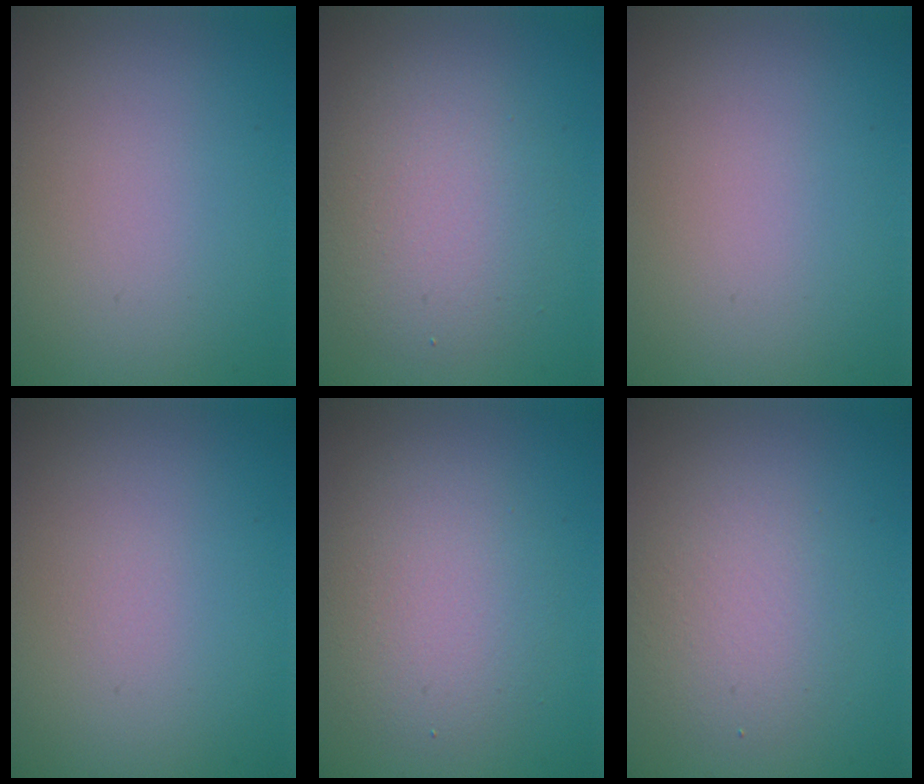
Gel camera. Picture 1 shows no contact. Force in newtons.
{"total": 4.4, "press": 4.4, "slide": 0.2}
{"total": 0.0}
{"total": 0.0}
{"total": 4.0, "press": 4.0, "slide": 0.3}
{"total": 3.2, "press": 3.2, "slide": 0.1}